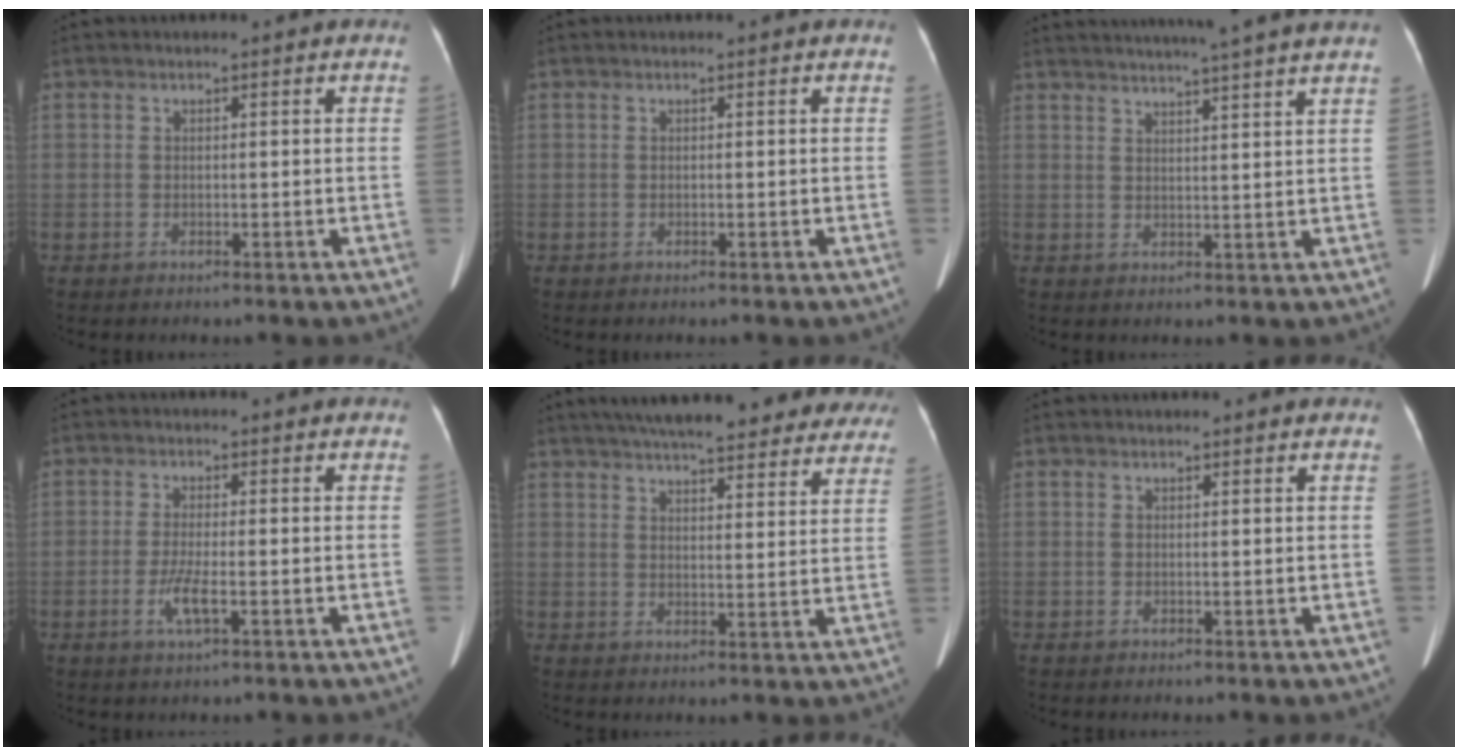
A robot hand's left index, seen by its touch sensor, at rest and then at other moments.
{"total": 0.0}
{"total": 14.0, "force": [12.4, -1.4, 6.4], "torque": [-0.107, 0.000, 0.156]}
{"total": 3.6, "force": [-1.2, 0.4, 3.3], "torque": [-0.071, -0.005, -0.023]}
{"total": 25.7, "force": [22.1, 5.6, 11.9], "torque": [-0.180, 0.004, 0.265]}
{"total": 1.8, "force": [1.6, 0.7, 0.6], "torque": [-0.013, 0.018, 0.012]}